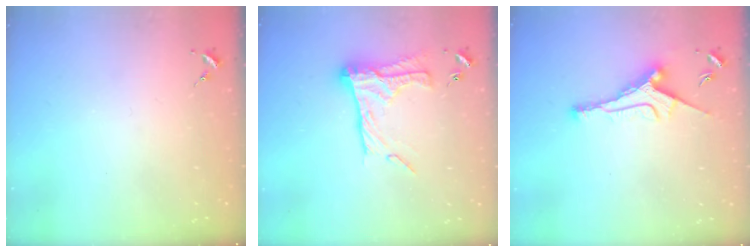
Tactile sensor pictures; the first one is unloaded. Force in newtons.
{"total": 16.9, "press": 16.8, "slide": 1.5}
{"total": 9.9, "press": 9.9, "slide": 1.3}